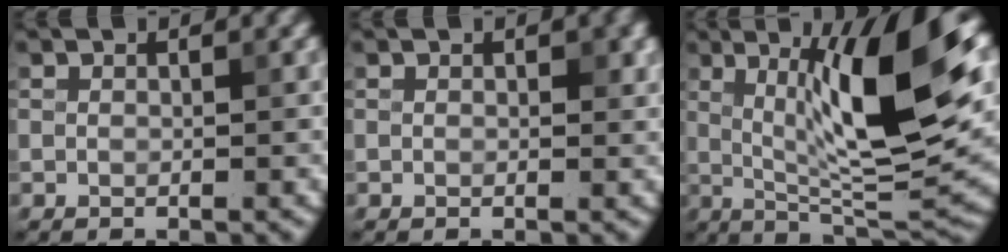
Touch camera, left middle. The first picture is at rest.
{"total": 0.8, "force": [0.3, 0.6, 0.5], "torque": [-0.005, 0.000, 0.005]}
{"total": 10.8, "force": [2.4, 1.9, 10.4], "torque": [-0.160, 0.000, 0.051]}